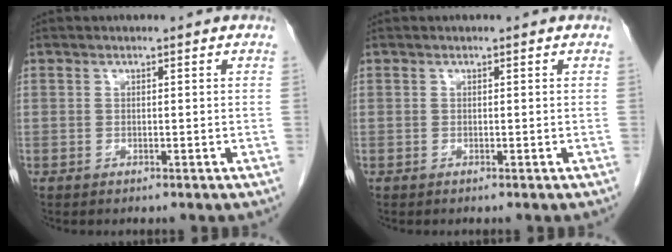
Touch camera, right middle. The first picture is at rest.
{"total": 0.0}